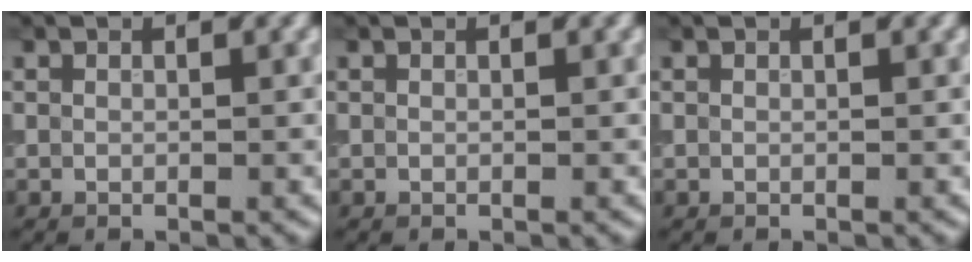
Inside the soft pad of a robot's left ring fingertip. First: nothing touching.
{"total": 0.0}
{"total": 0.0}